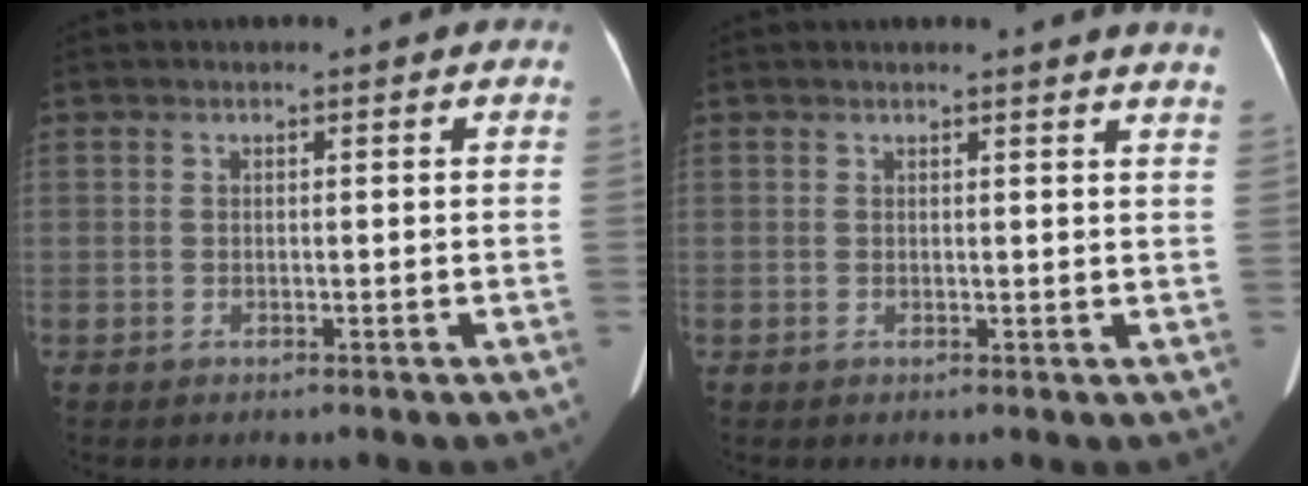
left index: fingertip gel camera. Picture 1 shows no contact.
{"total": 4.7, "force": [4.5, -0.1, 1.4], "torque": [-0.015, -0.014, 0.022]}